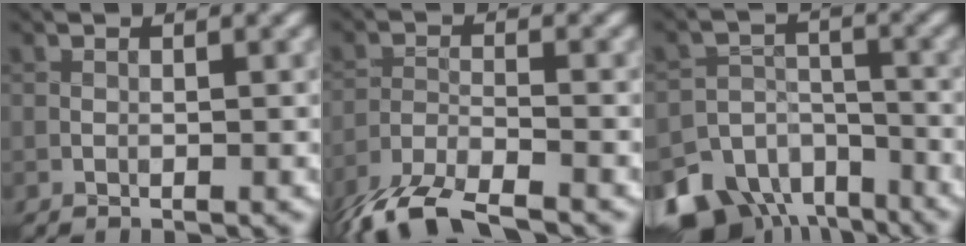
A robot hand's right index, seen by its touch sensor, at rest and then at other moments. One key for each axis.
{"total": 7.4, "fx": -6.1, "fy": 1.9, "fz": 3.7, "tx": -0.075, "ty": -0.014, "tz": -0.116}
{"total": 13.2, "fx": -9.6, "fy": 8.2, "fz": 3.9, "tx": -0.079, "ty": -0.028, "tz": -0.157}